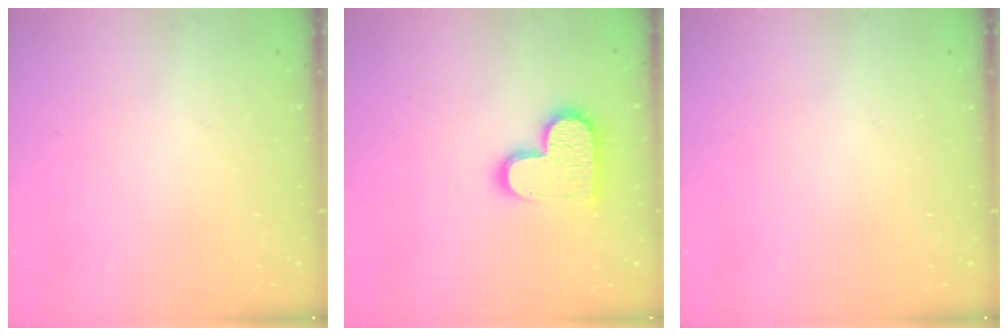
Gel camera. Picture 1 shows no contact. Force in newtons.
{"total": 13.8, "press": 13.8, "slide": 0.6}
{"total": 0.0}